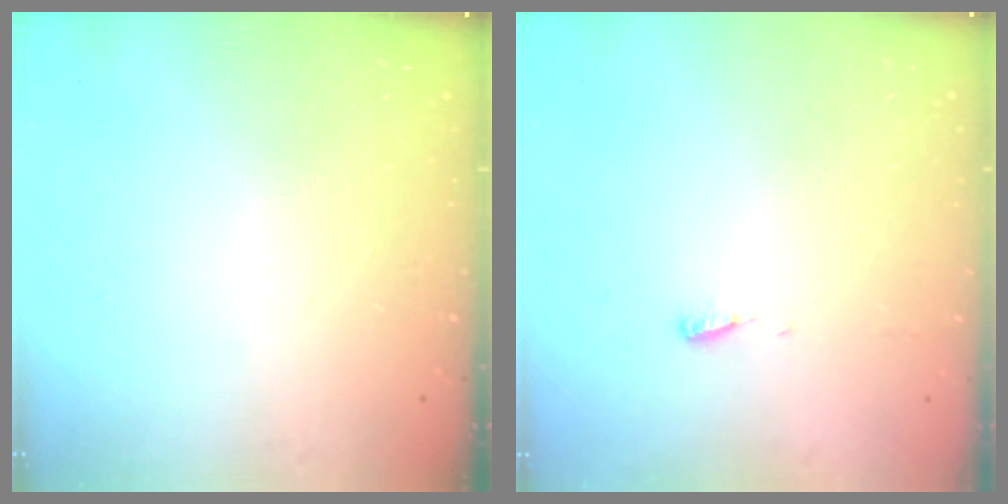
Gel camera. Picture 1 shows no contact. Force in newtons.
{"total": 3.7, "press": 3.7, "slide": 0.4}